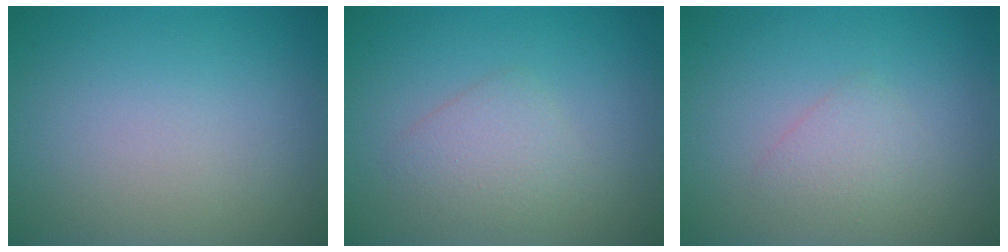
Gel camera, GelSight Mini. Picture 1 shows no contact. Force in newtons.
{"total": 2.1, "press": 2.1, "slide": 0.0}
{"total": 1.4, "press": 1.4, "slide": 0.0}